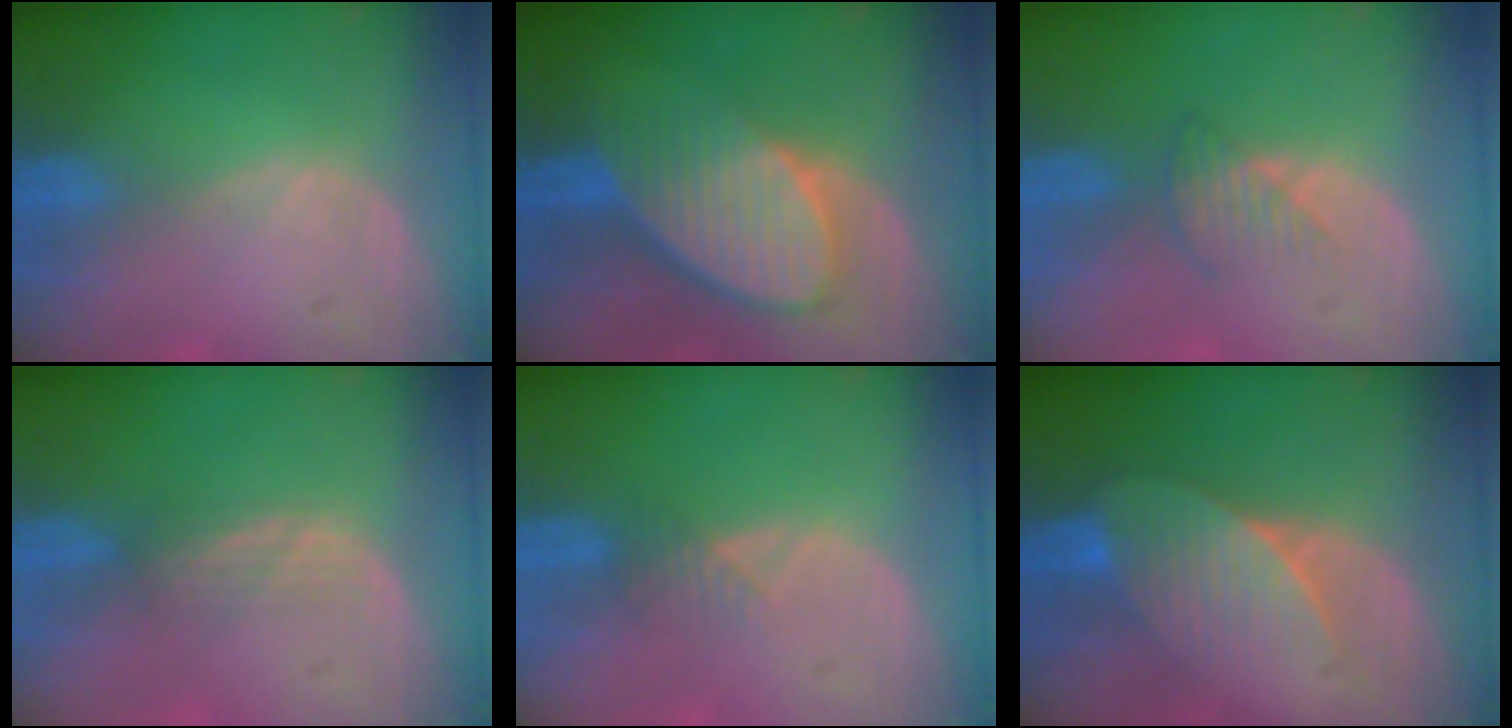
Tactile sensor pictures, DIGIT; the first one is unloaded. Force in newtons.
{"total": 9.1, "press": 8.1, "slide": 4.0}
{"total": 2.8, "press": 2.7, "slide": 0.8}
{"total": 2.1, "press": 2.1, "slide": 0.3}
{"total": 1.9, "press": 1.6, "slide": 1.0}
{"total": 7.4, "press": 6.9, "slide": 2.5}